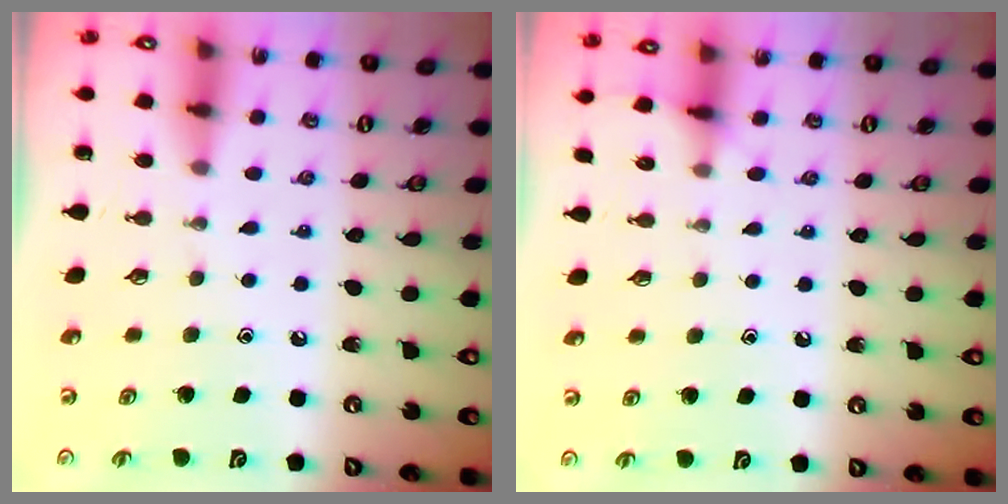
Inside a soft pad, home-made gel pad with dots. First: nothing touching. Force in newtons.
{"total": 4.8, "press": 4.8, "slide": 0.5}